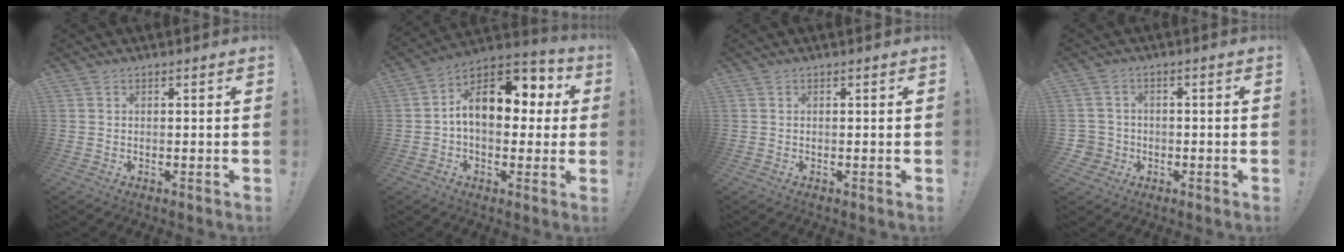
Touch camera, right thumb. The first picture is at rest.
{"total": 15.2, "force": [2.8, 9.6, 11.4], "torque": [-0.159, 0.005, 0.051]}
{"total": 0.0}
{"total": 4.2, "force": [-0.5, 4.0, 1.1], "torque": [-0.021, 0.006, -0.008]}